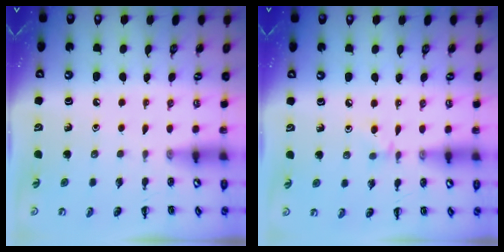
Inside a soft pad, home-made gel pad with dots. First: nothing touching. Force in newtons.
{"total": 3.9, "press": 3.6, "slide": 1.5}